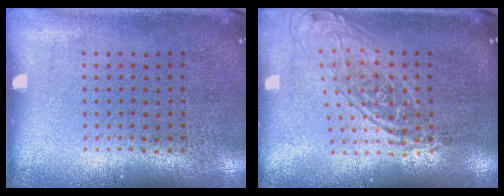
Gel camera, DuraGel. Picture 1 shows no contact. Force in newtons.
{"total": 1.8, "press": 1.4, "slide": 1.0}